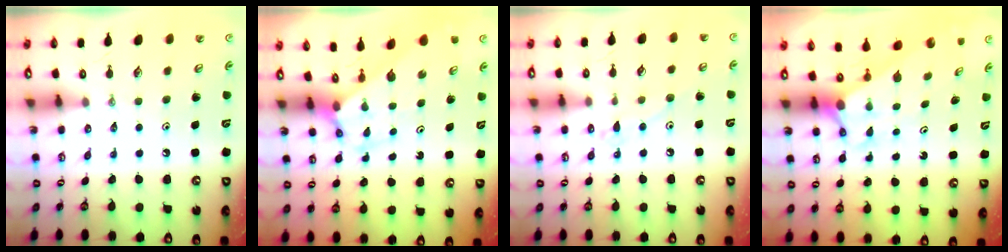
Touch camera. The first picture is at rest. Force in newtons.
{"total": 2.7, "press": 2.7, "slide": 0.2}
{"total": 7.2, "press": 7.2, "slide": 0.5}
{"total": 2.8, "press": 2.8, "slide": 0.0}